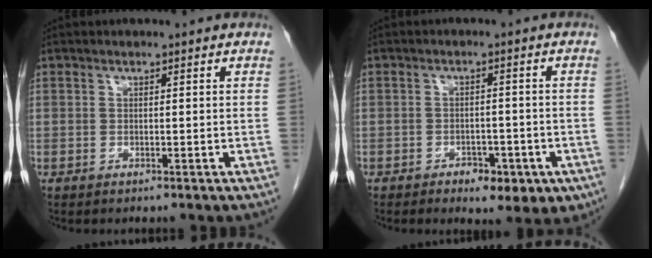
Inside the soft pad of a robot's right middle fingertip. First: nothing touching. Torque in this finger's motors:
{"motor_torque": [-0.01, -0.06, 0.00, 0.00]}